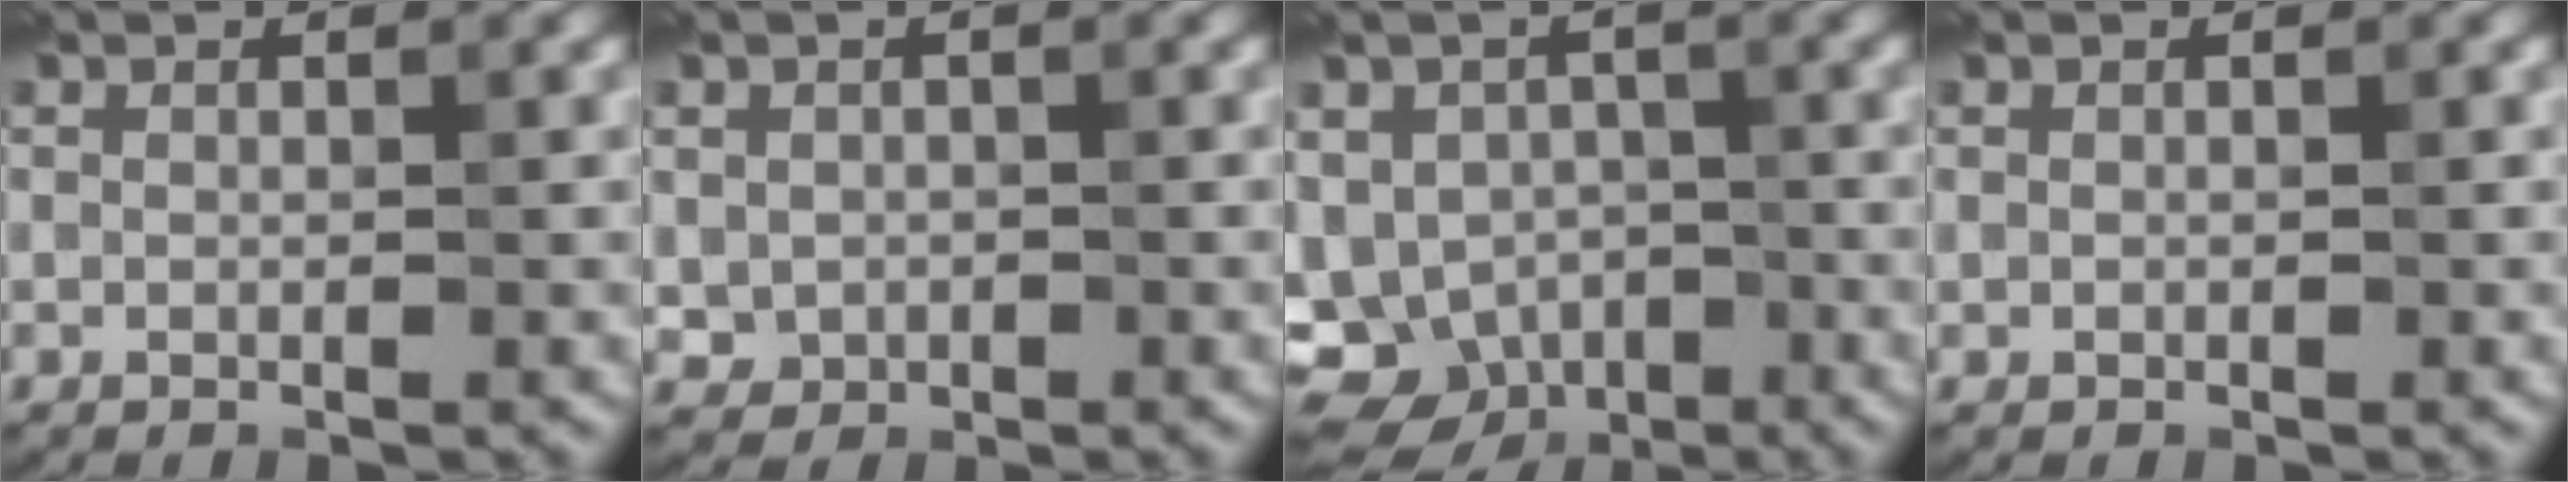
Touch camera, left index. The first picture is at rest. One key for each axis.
{"total": 1.8, "fx": -0.2, "fy": 1.7, "fz": 0.8, "tx": -0.016, "ty": -0.008, "tz": -0.003}
{"total": 11.3, "fx": -6.2, "fy": 8.6, "fz": 3.9, "tx": -0.058, "ty": -0.022, "tz": -0.099}
{"total": 0.0}